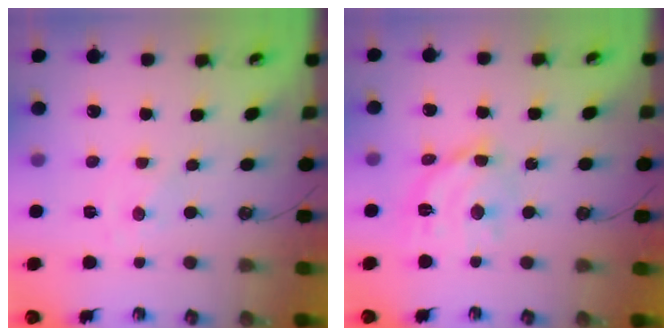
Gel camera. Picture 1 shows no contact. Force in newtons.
{"total": 12.9, "press": 12.9, "slide": 1.2}